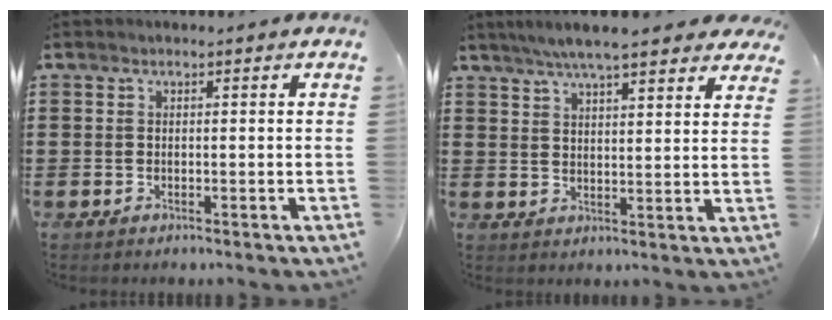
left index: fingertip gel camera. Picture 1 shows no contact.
{"total": 6.4, "force": [5.6, 0.4, 3.0], "torque": [-0.076, -0.012, 0.100]}